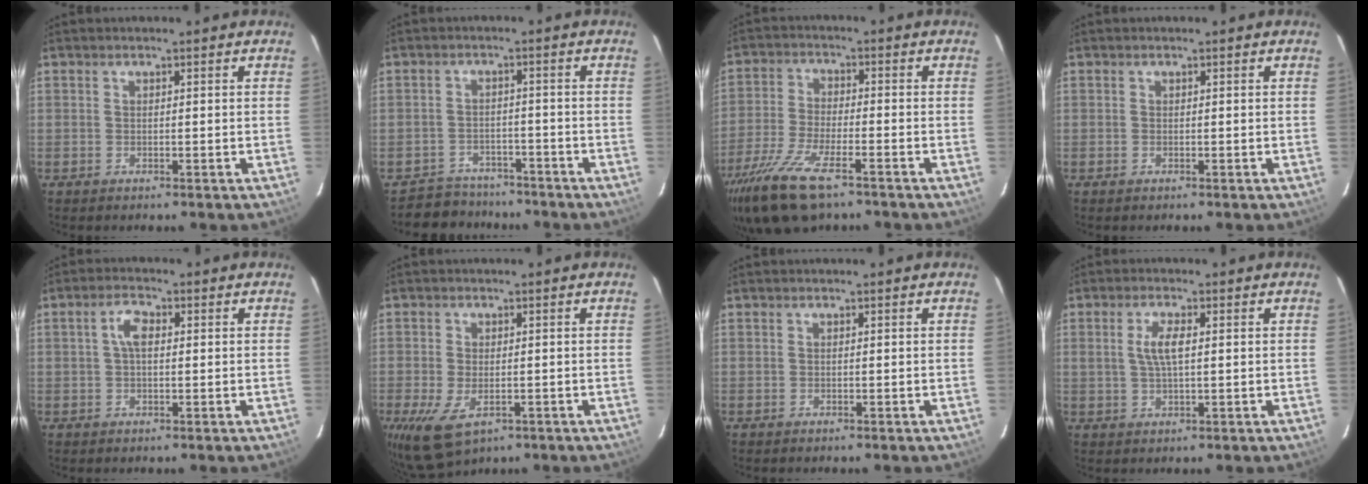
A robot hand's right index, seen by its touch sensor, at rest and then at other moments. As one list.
[{"total": 6.4, "force": [-5.2, 3.7, -0.3], "torque": [-0.008, 0.023, -0.079]}, {"total": 13.6, "force": [-9.4, 4.3, 8.9], "torque": [-0.205, -0.036, -0.182]}, {"total": 0.0}, {"total": 3.5, "force": [0.6, 1.7, 3.0], "torque": [-0.059, 0.011, 0.010]}, {"total": 7.4, "force": [-3.0, 4.2, 5.3], "torque": [-0.115, -0.024, -0.048]}, {"total": 0.0}, {"total": 4.0, "force": [0.8, 1.1, 3.8], "torque": [-0.074, 0.005, 0.019]}]